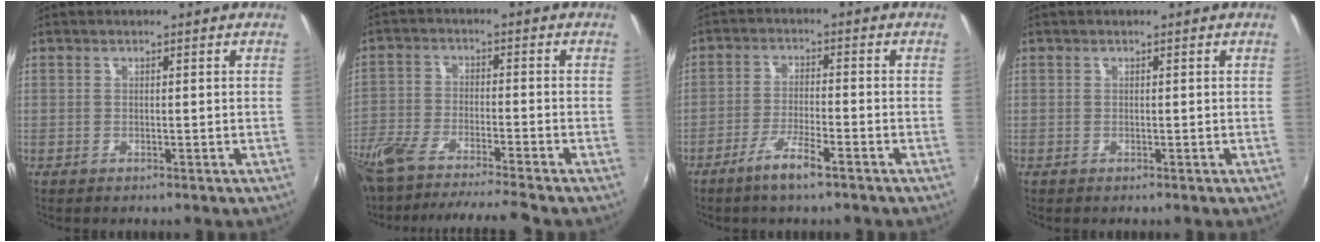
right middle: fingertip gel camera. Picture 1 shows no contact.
{"total": 13.8, "force": [-12.2, 0.4, 6.5], "torque": [-0.145, -0.026, -0.215]}
{"total": 5.8, "force": [-4.0, 0.5, 4.2], "torque": [-0.094, -0.003, -0.076]}
{"total": 0.0}